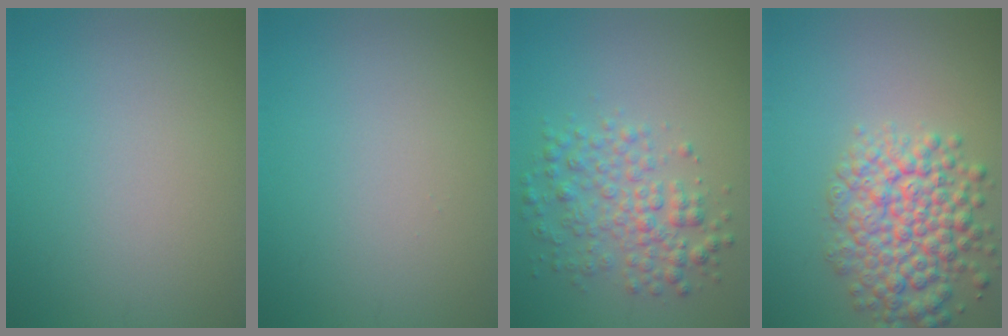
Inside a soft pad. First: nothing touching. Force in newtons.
{"total": 0.0}
{"total": 4.0, "press": 4.0, "slide": 0.1}
{"total": 6.5, "press": 6.5, "slide": 0.2}